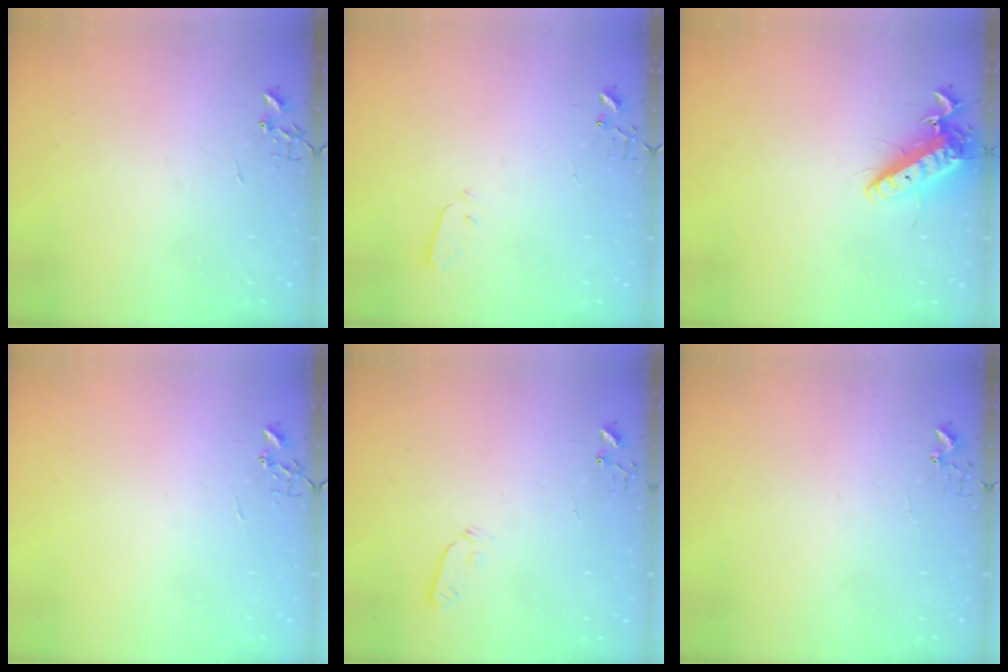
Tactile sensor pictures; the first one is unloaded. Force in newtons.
{"total": 3.0, "press": 3.0, "slide": 0.3}
{"total": 14.1, "press": 13.9, "slide": 2.6}
{"total": 0.0}
{"total": 3.5, "press": 3.5, "slide": 0.4}
{"total": 4.2, "press": 4.2, "slide": 0.4}